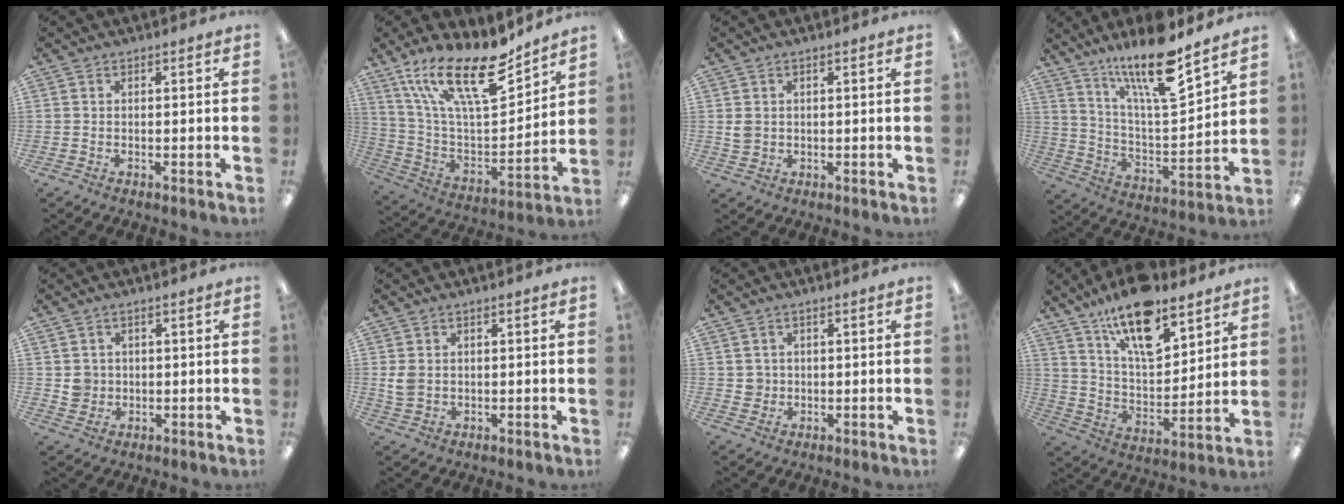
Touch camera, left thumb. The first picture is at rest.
{"total": 22.2, "force": [15.3, 7.2, 14.4], "torque": [-0.272, -0.097, 0.264]}
{"total": 2.6, "force": [0.7, 2.2, 1.3], "torque": [-0.027, 0.005, 0.012]}
{"total": 18.4, "force": [13.9, 4.2, 11.4], "torque": [-0.206, -0.086, 0.230]}
{"total": 3.6, "force": [0.7, 3.4, 0.6], "torque": [-0.012, 0.005, 0.012]}
{"total": 3.6, "force": [0.7, 2.8, 2.2], "torque": [-0.050, 0.001, 0.014]}
{"total": 2.5, "force": [0.6, 2.4, 0.3], "torque": [-0.004, 0.000, 0.009]}
{"total": 18.3, "force": [13.3, 7.0, 10.4], "torque": [-0.179, -0.071, 0.228]}